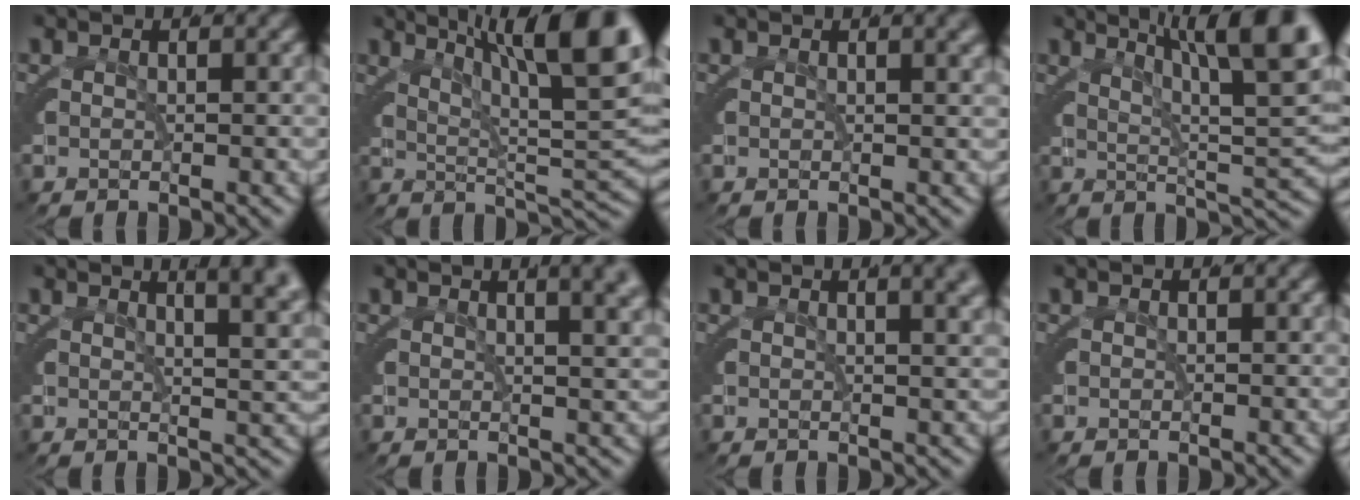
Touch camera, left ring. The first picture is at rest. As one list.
[{"total": 11.6, "force": [4.9, 3.5, 9.9], "torque": [-0.113, 0.011, 0.074]}, {"total": 0.9, "force": [0.5, -0.1, 0.7], "torque": [-0.011, 0.002, 0.009]}, {"total": 10.4, "force": [4.4, 2.9, 8.9], "torque": [-0.097, 0.011, 0.066]}, {"total": 6.6, "force": [3.9, 1.4, 5.1], "torque": [-0.043, 0.013, 0.053]}, {"total": 4.3, "force": [2.6, 0.6, 3.4], "torque": [-0.026, 0.014, 0.036]}, {"total": 2.4, "force": [1.4, 0.0, 1.9], "torque": [-0.017, 0.006, 0.021]}, {"total": 0.0}]